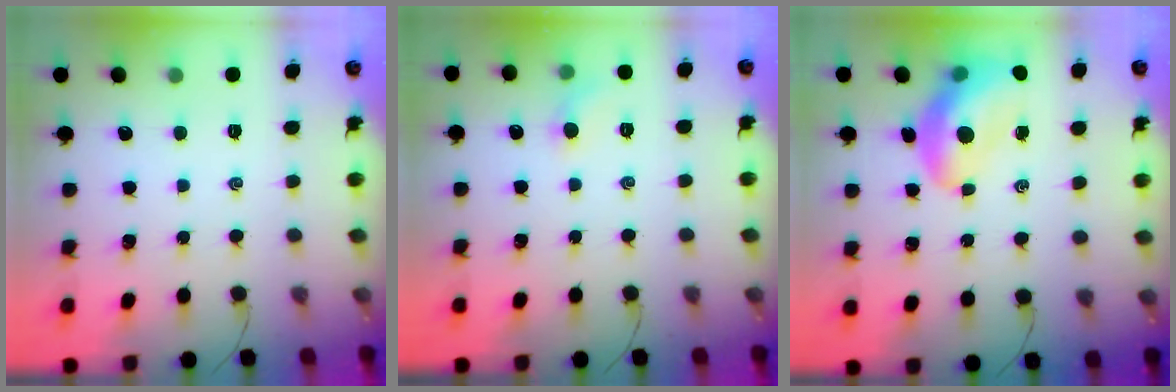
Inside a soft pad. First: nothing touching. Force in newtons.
{"total": 4.1, "press": 3.9, "slide": 1.2}
{"total": 12.9, "press": 12.4, "slide": 3.4}